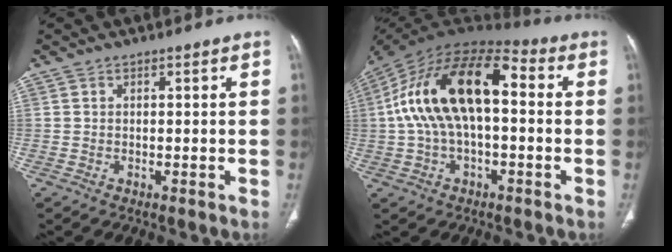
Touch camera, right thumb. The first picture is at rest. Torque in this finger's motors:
{"motor_torque": [2.50, 2.51, 1.34, 0.07, 0.69]}